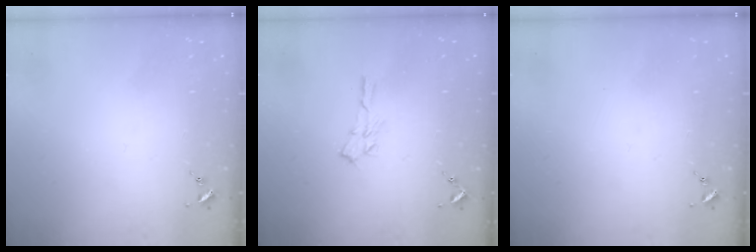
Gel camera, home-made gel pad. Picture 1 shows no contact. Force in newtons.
{"total": 5.1, "press": 5.1, "slide": 0.6}
{"total": 0.0}